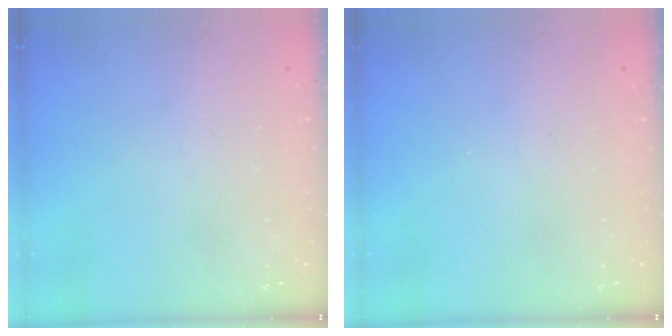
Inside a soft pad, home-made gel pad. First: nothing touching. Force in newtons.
{"total": 0.0}